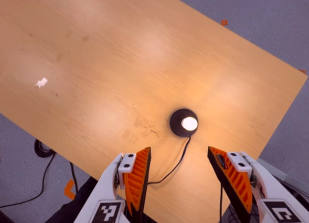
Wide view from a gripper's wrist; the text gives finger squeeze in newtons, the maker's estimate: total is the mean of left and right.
{"total": 0.0}